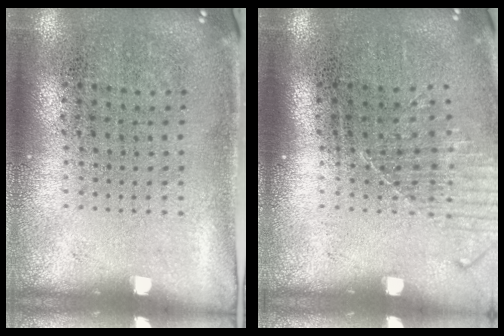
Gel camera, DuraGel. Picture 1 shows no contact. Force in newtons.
{"total": 1.3, "press": 1.0, "slide": 0.8}